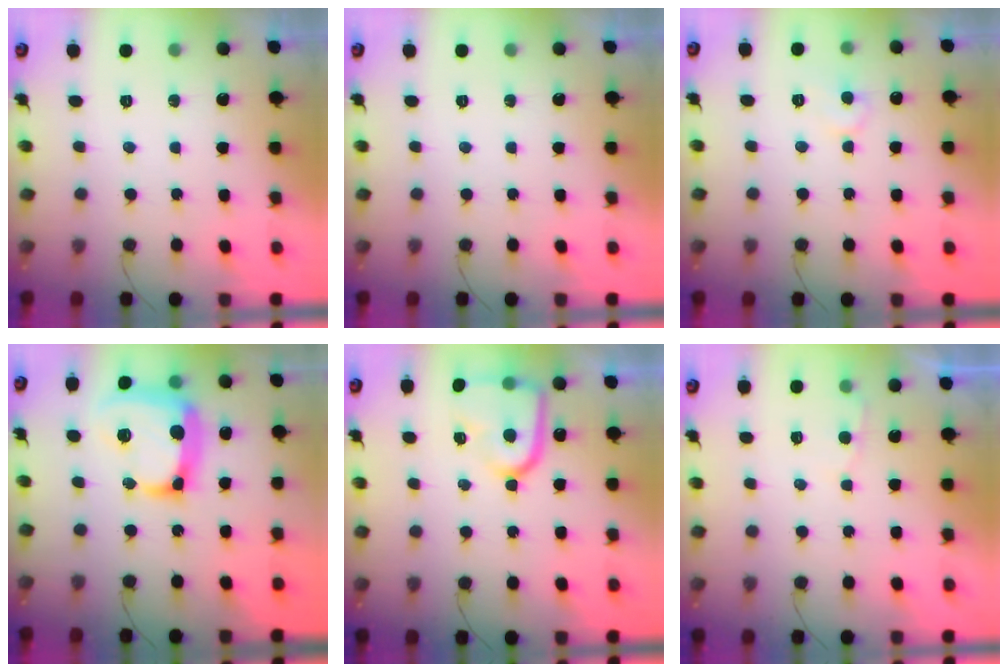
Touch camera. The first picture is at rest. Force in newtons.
{"total": 0.0}
{"total": 6.5, "press": 6.5, "slide": 0.3}
{"total": 18.5, "press": 18.5, "slide": 1.3}
{"total": 15.3, "press": 15.3, "slide": 1.2}
{"total": 2.3, "press": 2.3, "slide": 0.3}